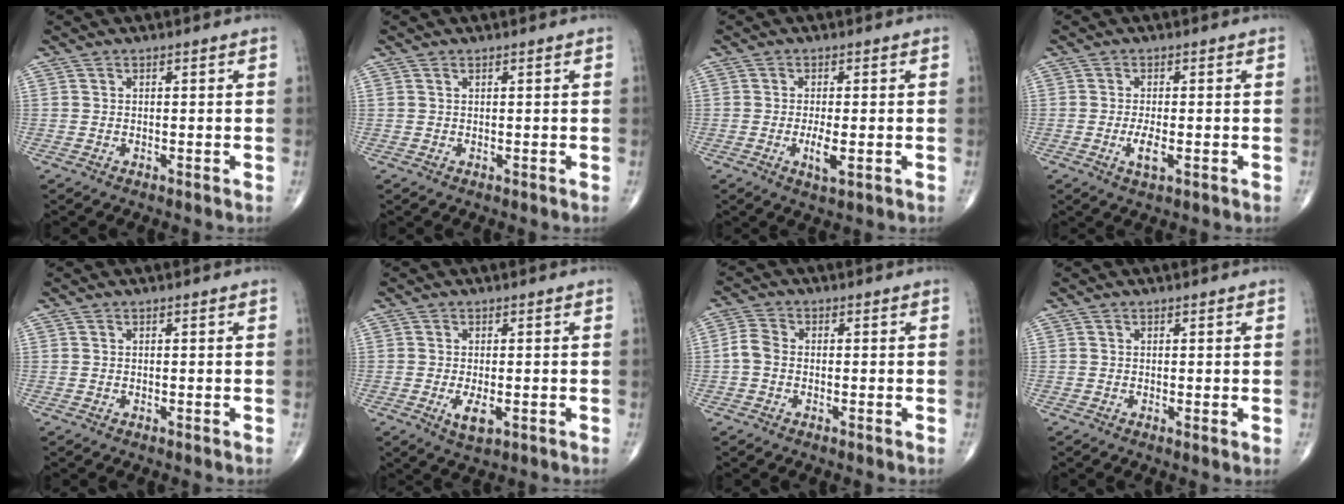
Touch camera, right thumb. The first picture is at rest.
{"total": 0.0}
{"total": 3.9, "force": [-0.9, 1.1, 3.6], "torque": [-0.070, -0.007, -0.015]}
{"total": 3.4, "force": [-0.9, 1.1, 3.1], "torque": [-0.064, -0.005, -0.017]}
{"total": 0.0}
{"total": 3.7, "force": [-1.0, 1.6, 3.2], "torque": [-0.057, -0.007, -0.014]}
{"total": 3.3, "force": [-0.7, 2.3, 2.2], "torque": [-0.044, 0.008, -0.023]}
{"total": 0.9, "force": [0.0, 0.1, 0.8], "torque": [-0.017, -0.003, -0.002]}